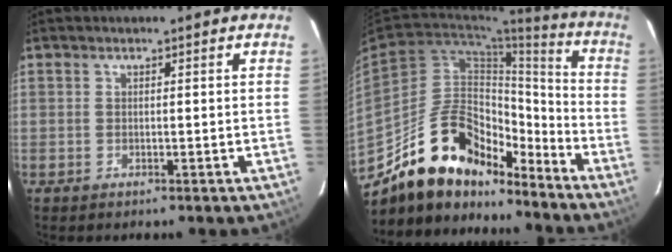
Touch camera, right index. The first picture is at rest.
{"total": 17.2, "force": [-14.3, 6.7, 6.7], "torque": [-0.116, 0.043, -0.246]}